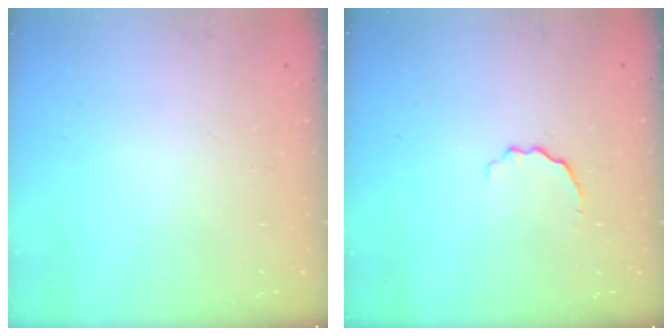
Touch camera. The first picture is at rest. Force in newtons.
{"total": 2.9, "press": 2.8, "slide": 0.8}